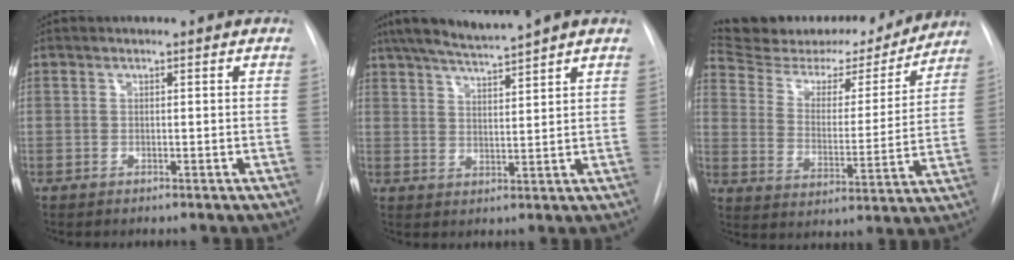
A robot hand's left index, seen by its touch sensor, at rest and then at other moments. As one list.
[{"total": 7.8, "force": [6.7, -0.9, 3.8], "torque": [-0.063, 0.008, 0.117]}, {"total": 21.5, "force": [19.9, 5.3, 6.1], "torque": [-0.093, -0.004, 0.282]}]